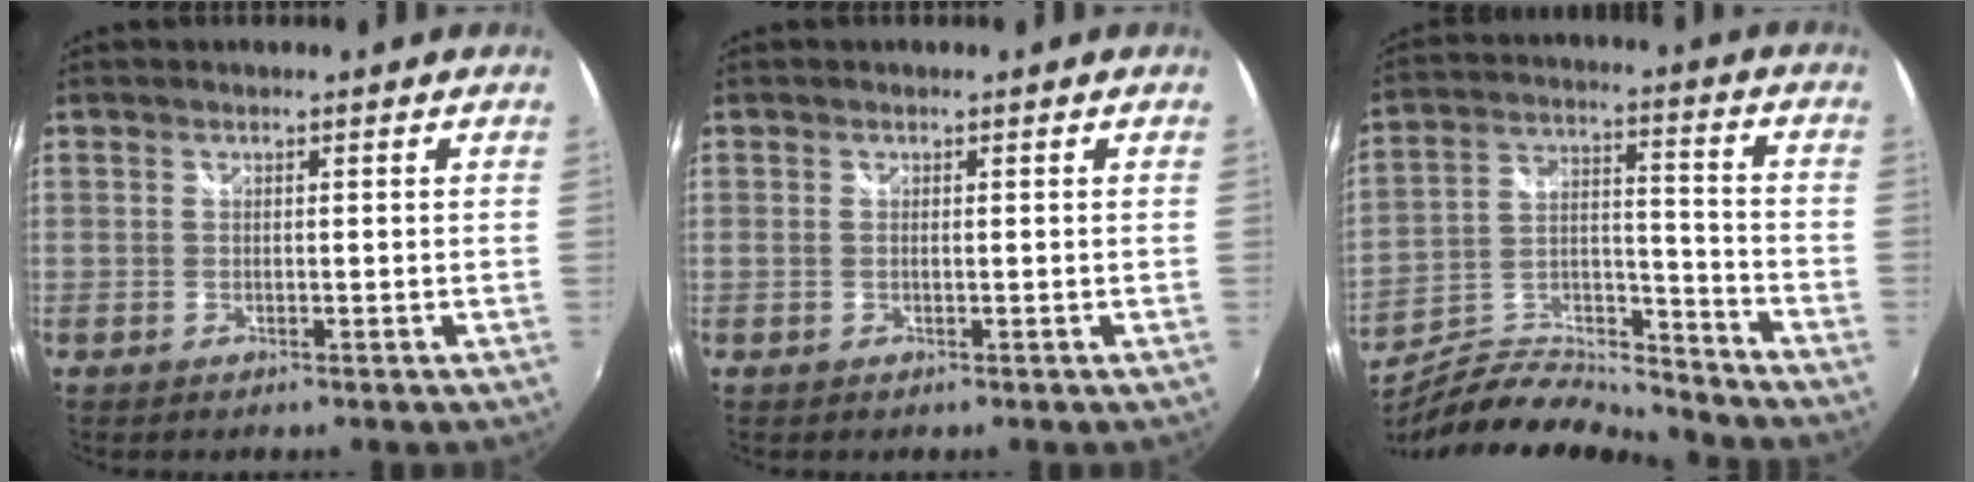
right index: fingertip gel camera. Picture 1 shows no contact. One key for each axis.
{"total": 0.0}
{"total": 13.1, "fx": -12.1, "fy": 1.5, "fz": 4.8, "tx": -0.088, "ty": 0.006, "tz": -0.211}